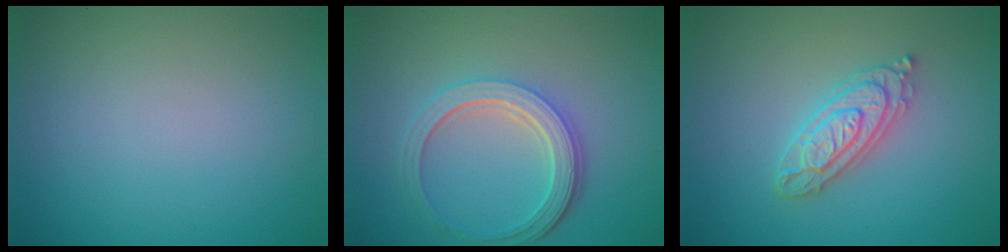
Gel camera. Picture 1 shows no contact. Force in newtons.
{"total": 5.0, "press": 3.8, "slide": 3.2}
{"total": 4.0, "press": 4.0, "slide": 0.6}